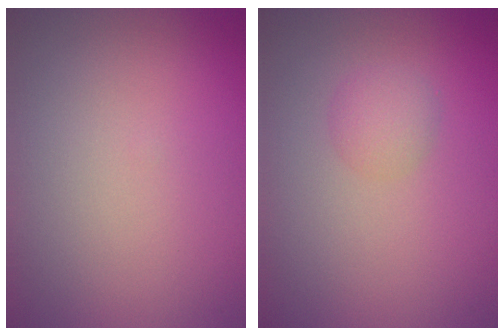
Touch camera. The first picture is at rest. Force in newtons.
{"total": 1.6, "press": 1.6, "slide": 0.0}